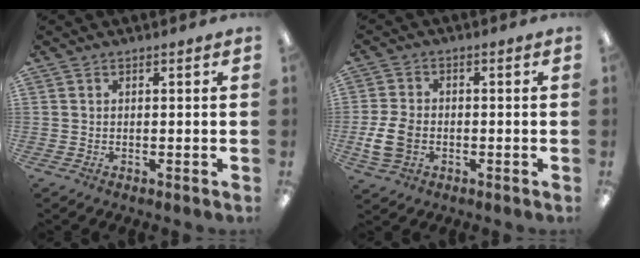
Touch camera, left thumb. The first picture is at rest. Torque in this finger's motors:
{"motor_torque": [-0.19, 1.16, 0.98, -0.20, 0.31]}